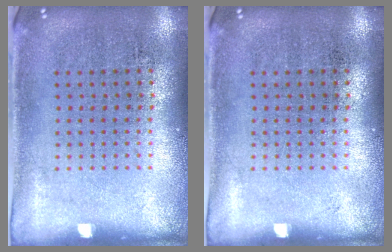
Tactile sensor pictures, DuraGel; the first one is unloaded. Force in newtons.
{"total": 0.0}